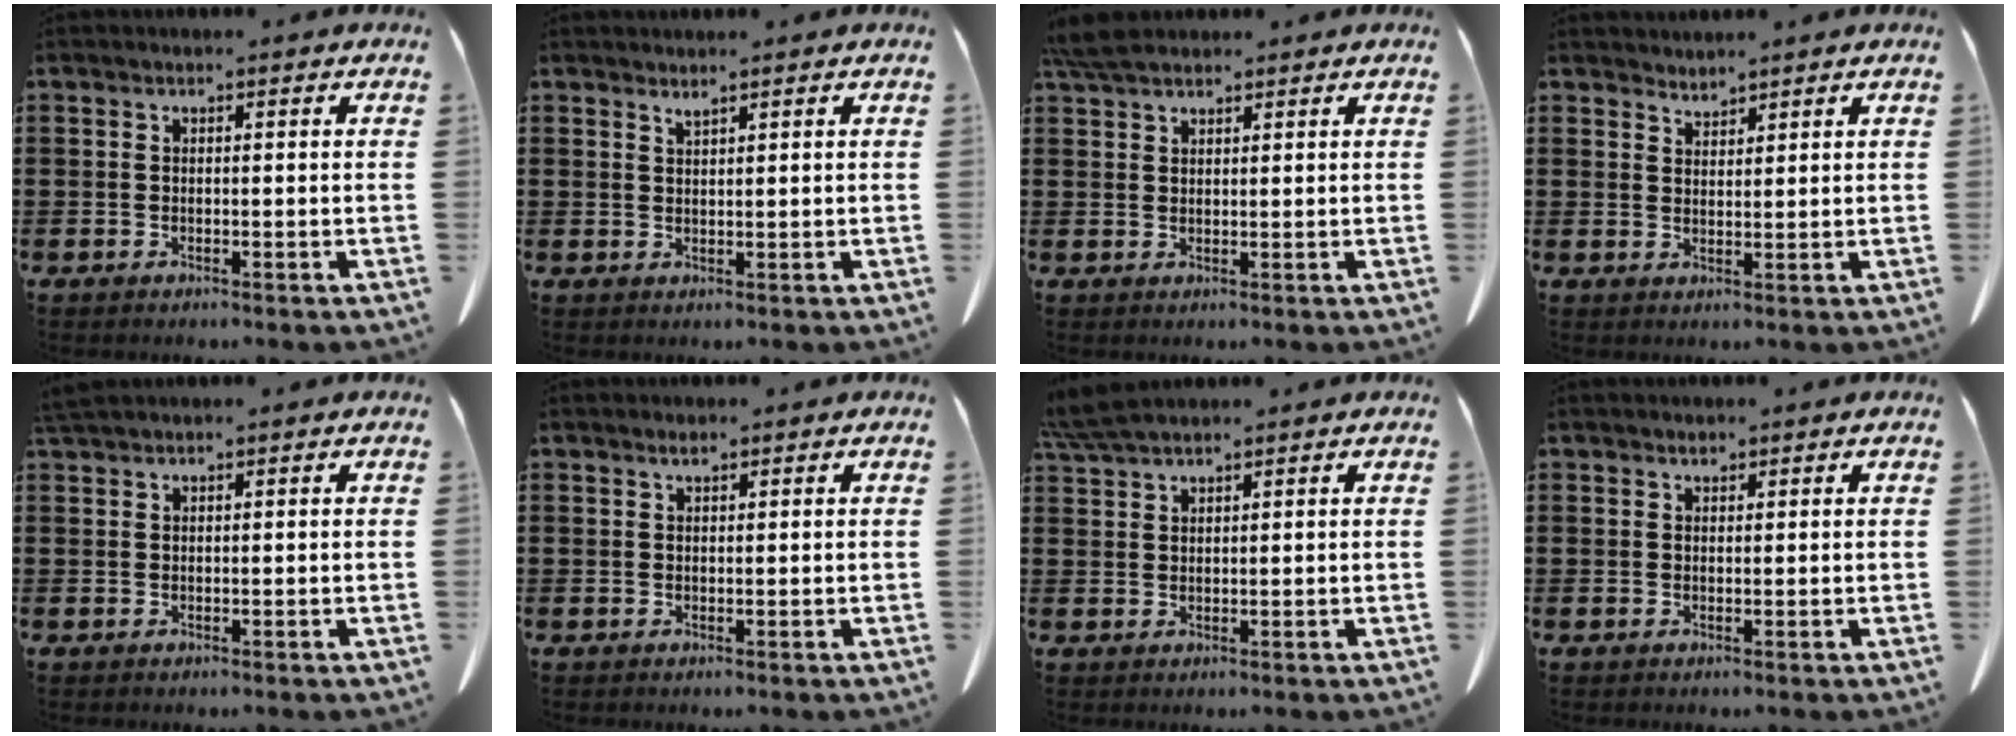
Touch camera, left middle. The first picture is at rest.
{"total": 1.3, "force": [1.2, -0.1, 0.4], "torque": [-0.010, -0.004, 0.025]}
{"total": 4.4, "force": [3.6, 1.2, 2.2], "torque": [-0.053, 0.000, 0.069]}
{"total": 2.2, "force": [2.1, -0.1, -0.3], "torque": [0.001, -0.007, 0.042]}
{"total": 1.5, "force": [1.3, 0.0, 0.6], "torque": [-0.015, -0.002, 0.027]}
{"total": 1.0, "force": [0.8, 0.2, 0.6], "torque": [-0.014, 0.000, 0.014]}
{"total": 4.3, "force": [3.7, 0.3, 2.1], "torque": [-0.052, -0.003, 0.072]}
{"total": 1.0, "force": [0.9, 0.3, 0.2], "torque": [-0.006, -0.001, 0.019]}